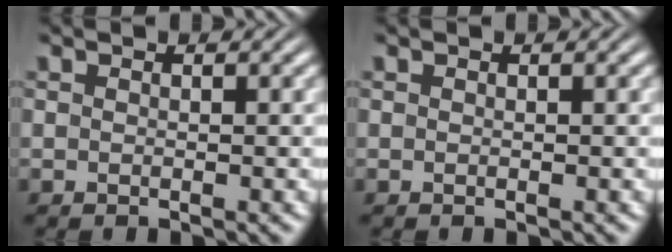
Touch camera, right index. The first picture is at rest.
{"total": 0.0}